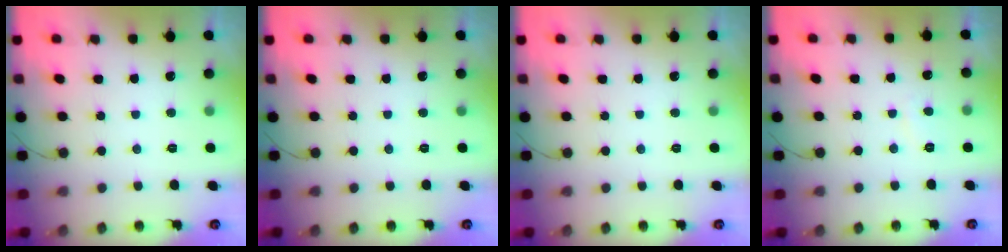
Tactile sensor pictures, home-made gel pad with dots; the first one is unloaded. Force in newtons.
{"total": 0.0}
{"total": 0.0}
{"total": 1.6, "press": 1.6, "slide": 0.5}